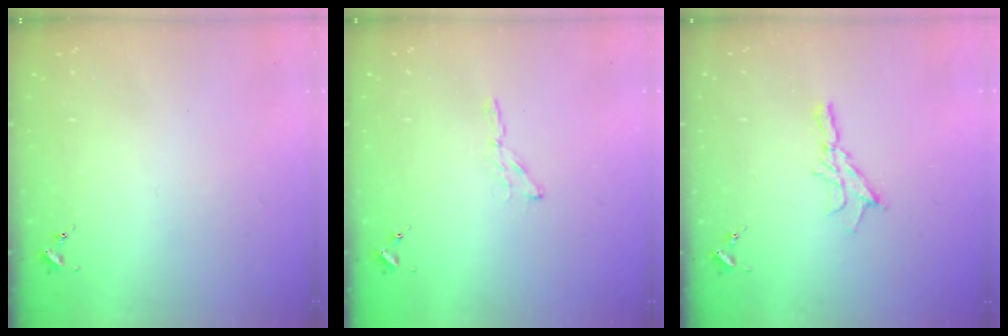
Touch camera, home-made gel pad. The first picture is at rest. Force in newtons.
{"total": 2.4, "press": 2.4, "slide": 0.2}
{"total": 8.5, "press": 8.4, "slide": 0.6}